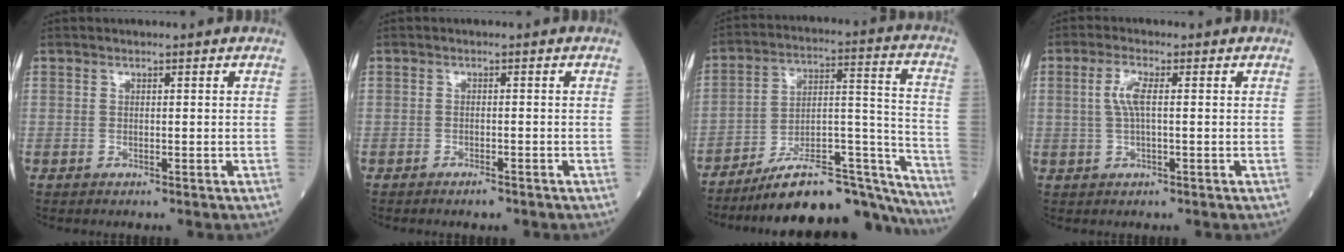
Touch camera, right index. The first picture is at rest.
{"total": 1.4, "force": [-1.2, 0.2, 0.8], "torque": [-0.015, -0.001, -0.016]}
{"total": 23.4, "force": [-20.8, 4.0, 9.8], "torque": [-0.095, 0.043, -0.311]}
{"total": 3.4, "force": [0.5, 0.7, 3.3], "torque": [-0.074, 0.007, 0.010]}